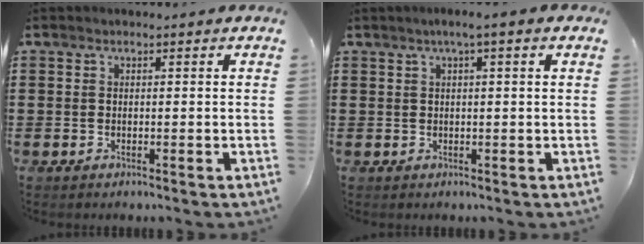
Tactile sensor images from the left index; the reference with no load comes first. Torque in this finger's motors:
{"motor_torque": [0.94, -1.20, 0.53, 0.11]}